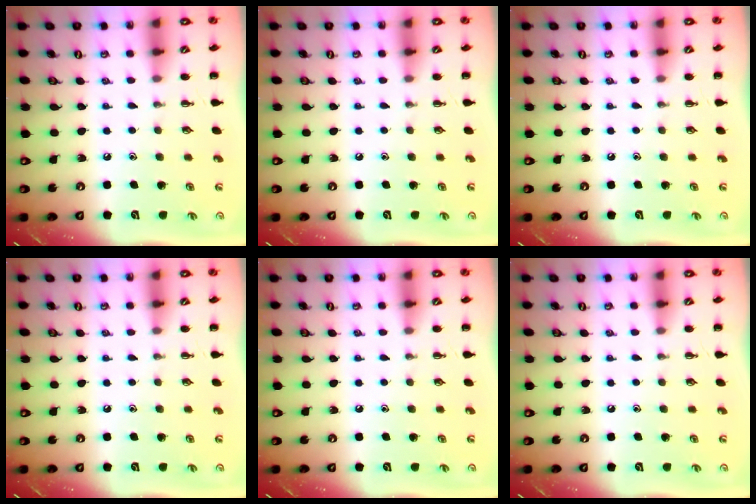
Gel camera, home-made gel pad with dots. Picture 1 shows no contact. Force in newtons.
{"total": 0.0}
{"total": 0.0}
{"total": 0.0}
{"total": 0.0}
{"total": 0.0}